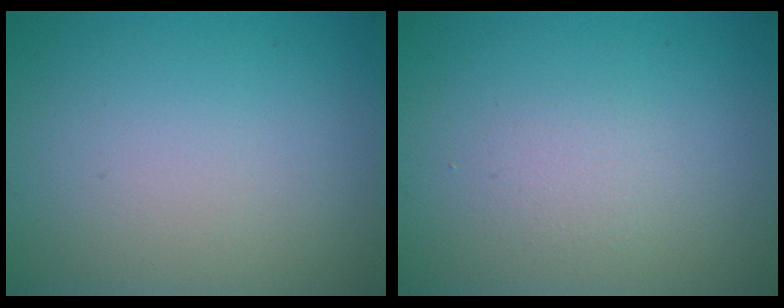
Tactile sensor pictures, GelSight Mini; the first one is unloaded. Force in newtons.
{"total": 1.3, "press": 1.3, "slide": 0.0}